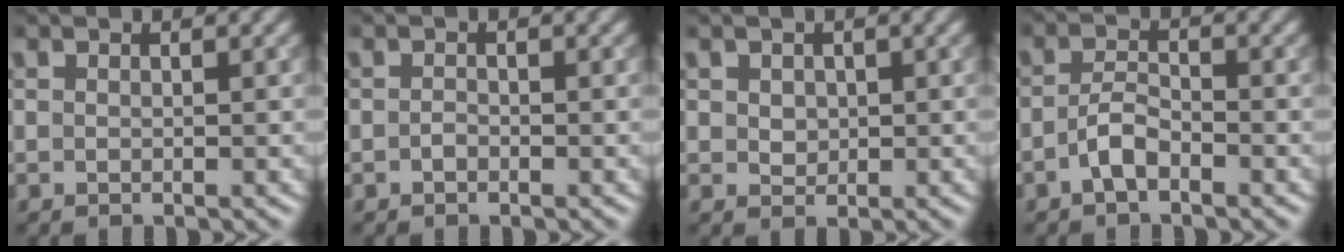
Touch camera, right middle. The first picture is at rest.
{"total": 0.6, "force": [-0.3, 0.4, 0.3], "torque": [-0.008, 0.000, -0.006]}
{"total": 1.4, "force": [0.3, 1.2, 0.7], "torque": [-0.012, 0.000, 0.008]}
{"total": 2.3, "force": [-1.3, 0.9, 1.7], "torque": [-0.035, 0.005, -0.030]}